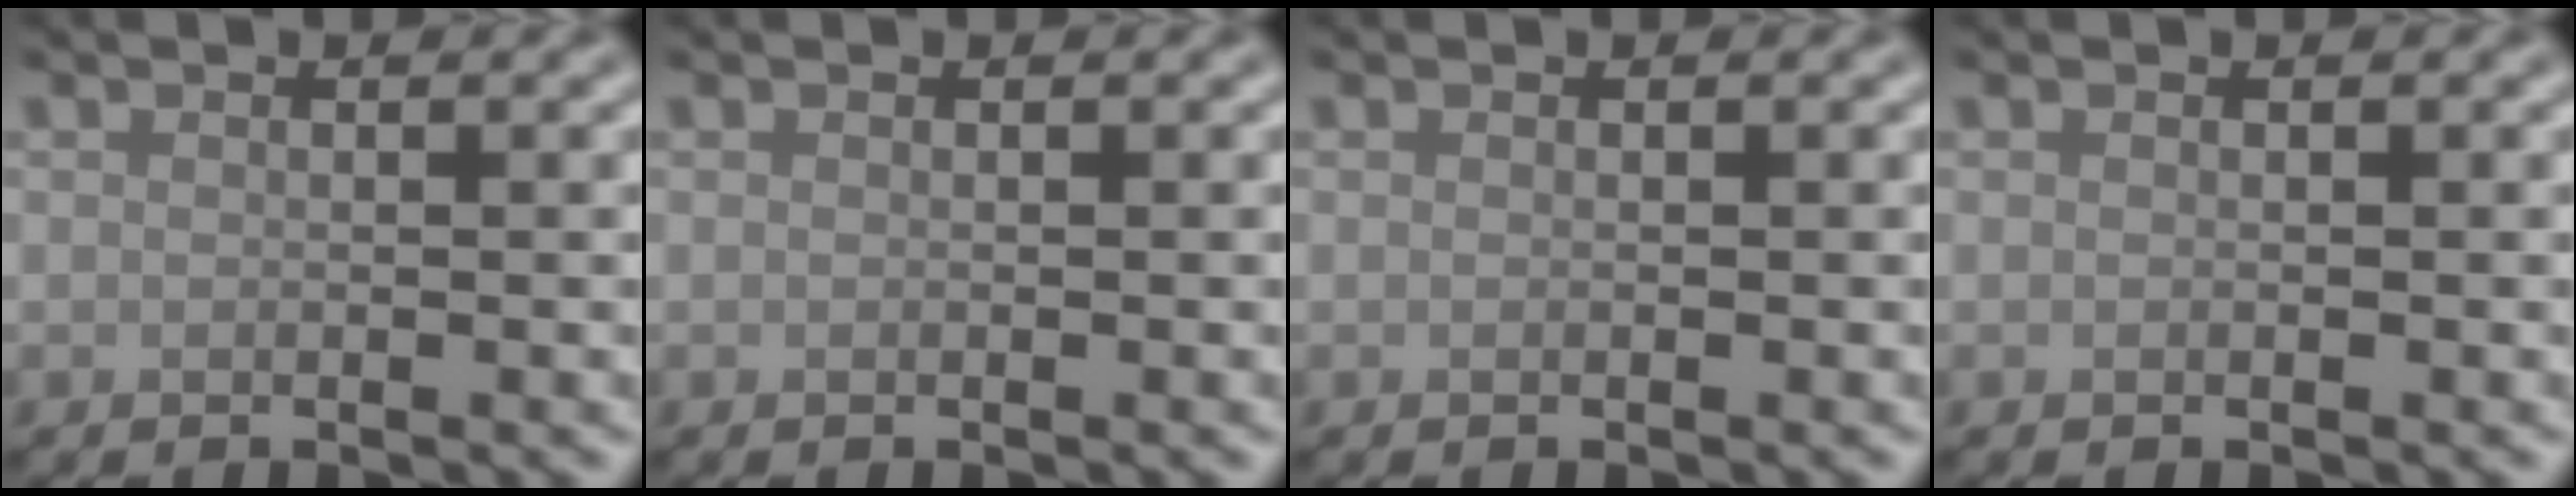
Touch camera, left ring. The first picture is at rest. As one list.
[{"total": 0.0}, {"total": 0.0}, {"total": 0.0}]